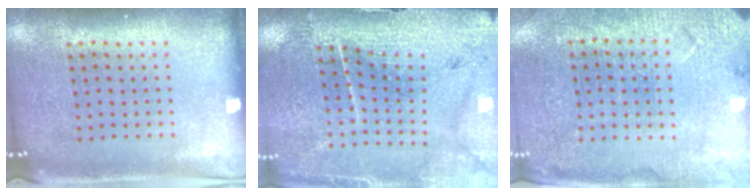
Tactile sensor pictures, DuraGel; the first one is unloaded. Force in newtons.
{"total": 3.3, "press": 3.3, "slide": 0.1}
{"total": 2.8, "press": 2.8, "slide": 0.1}